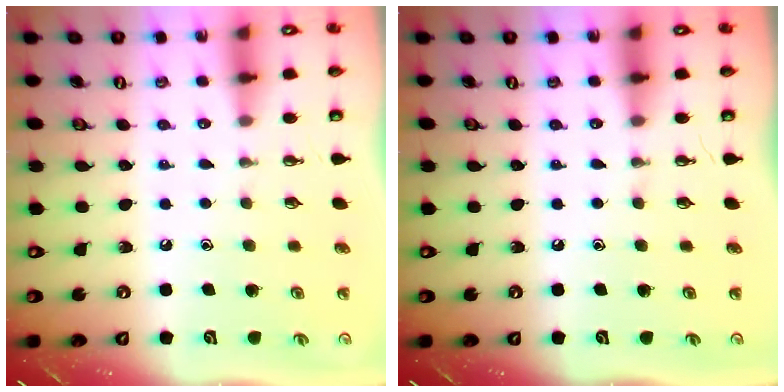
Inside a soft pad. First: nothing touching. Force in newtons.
{"total": 0.0}